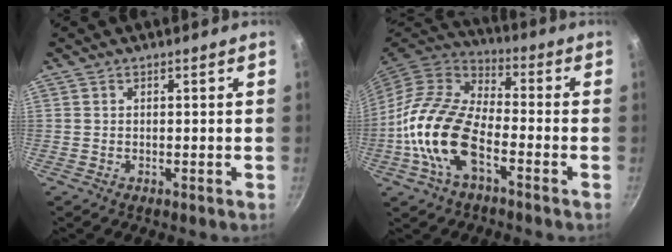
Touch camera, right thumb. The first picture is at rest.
{"total": 17.4, "force": [-5.7, 9.0, 13.8], "torque": [-0.255, 0.035, -0.122]}